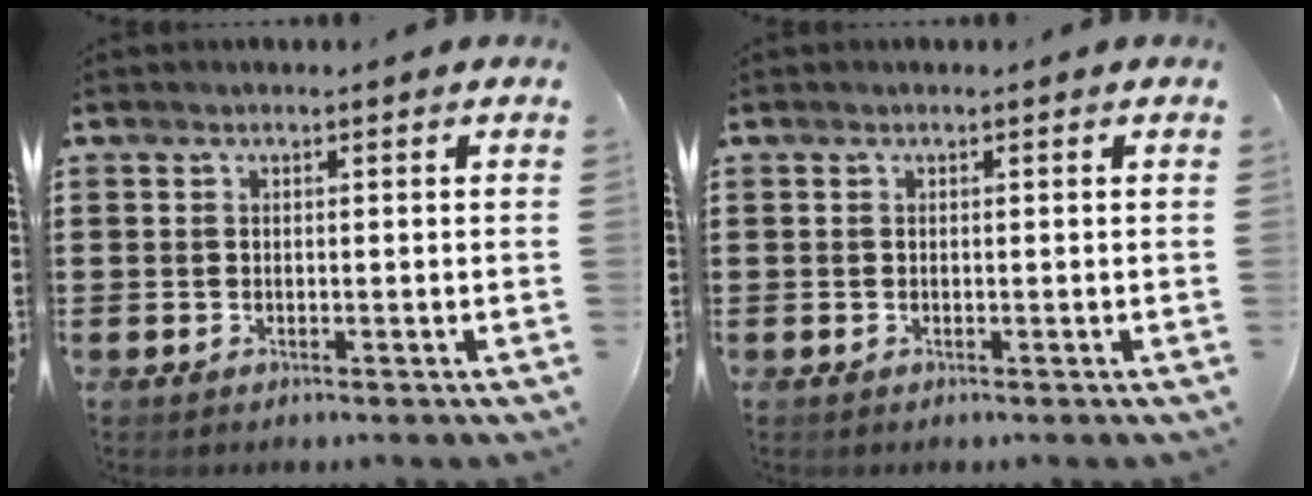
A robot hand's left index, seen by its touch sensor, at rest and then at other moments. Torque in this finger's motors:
{"motor_torque": [0.00, 0.00, 0.00, -0.01]}